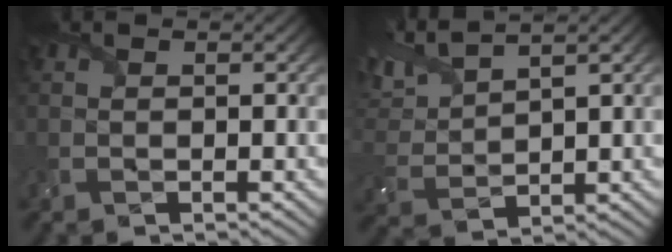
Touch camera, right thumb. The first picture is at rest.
{"total": 6.8, "force": [5.2, 1.6, 4.1], "torque": [-0.113, 0.022, 0.106]}